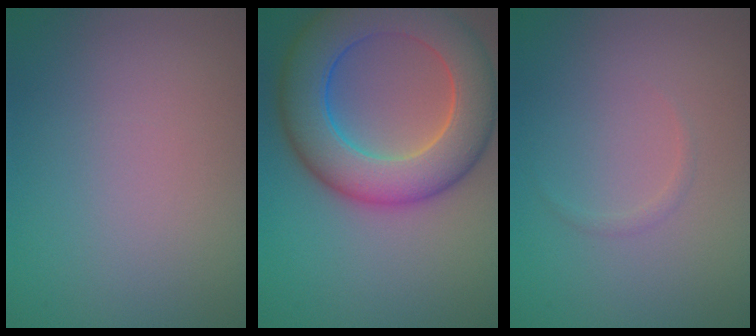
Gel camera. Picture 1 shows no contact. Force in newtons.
{"total": 10.3, "press": 10.3, "slide": 0.4}
{"total": 0.6, "press": 0.6, "slide": 0.1}